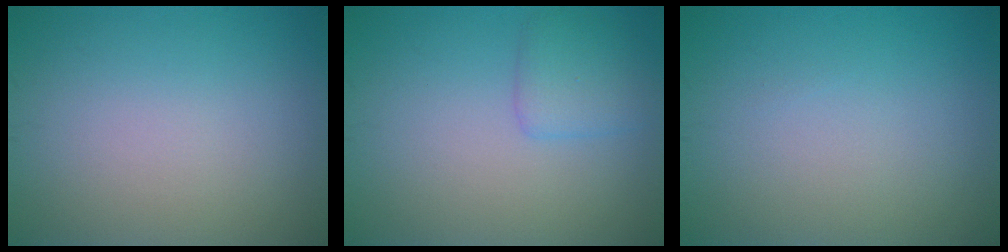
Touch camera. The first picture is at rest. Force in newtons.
{"total": 2.1, "press": 2.1, "slide": 0.1}
{"total": 0.0}